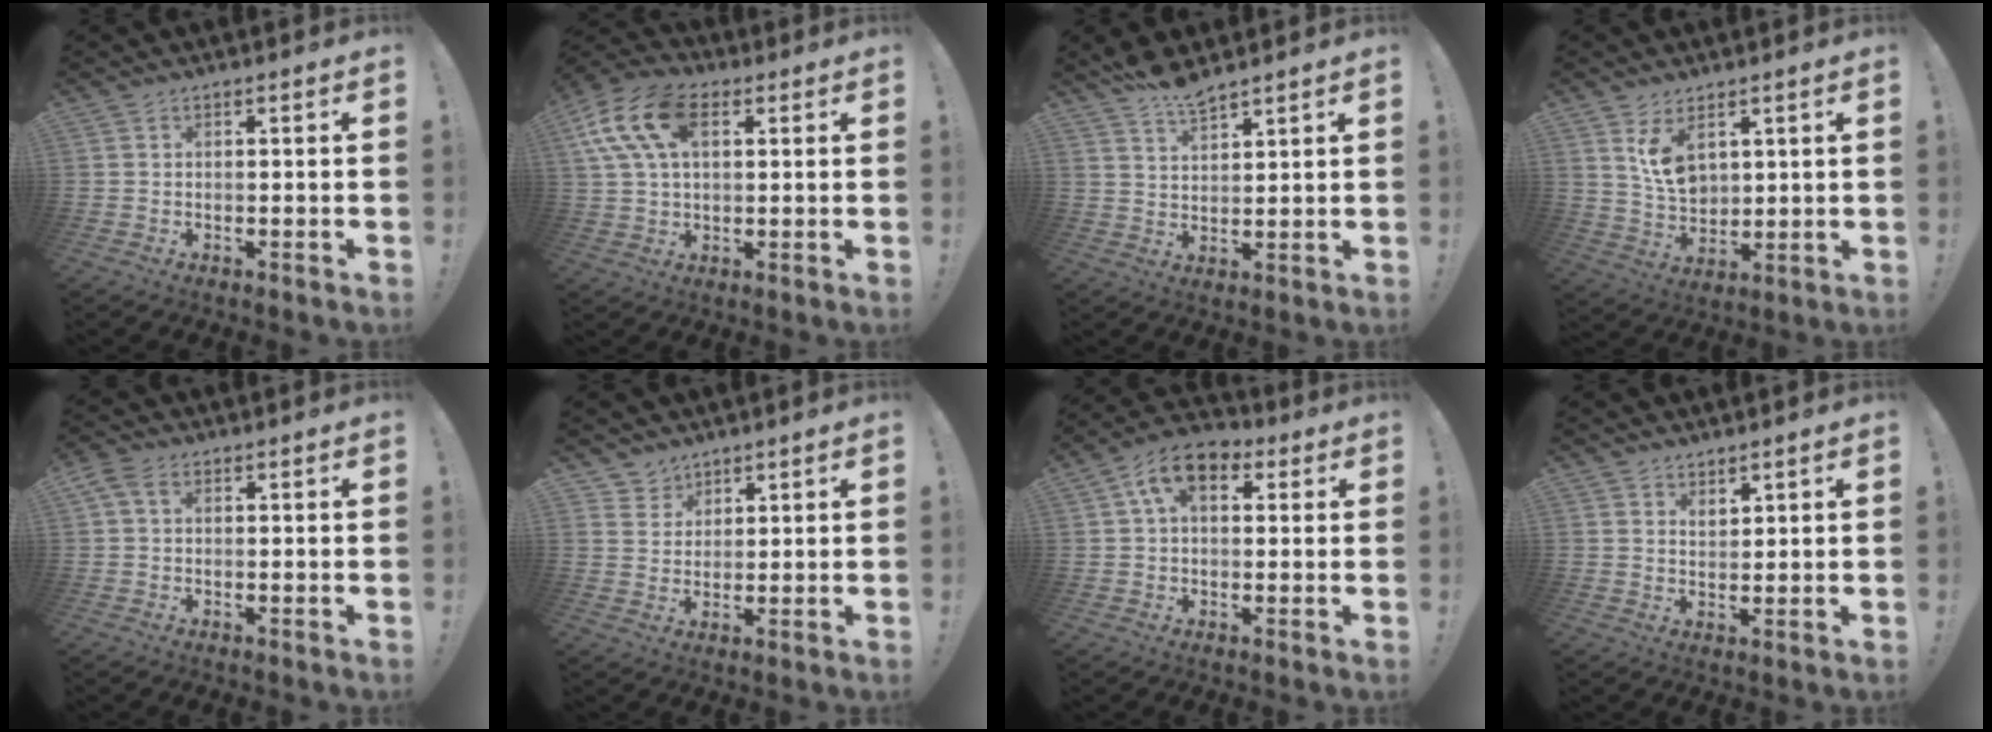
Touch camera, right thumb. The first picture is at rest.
{"total": 16.6, "force": [5.5, 10.1, 11.9], "torque": [-0.234, -0.006, 0.100]}
{"total": 6.6, "force": [5.8, 1.6, 2.7], "torque": [-0.055, -0.034, 0.107]}
{"total": 9.2, "force": [5.0, 5.5, 5.3], "torque": [-0.089, -0.023, 0.098]}
{"total": 3.1, "force": [1.0, 2.0, 2.1], "torque": [-0.044, 0.006, 0.021]}
{"total": 4.3, "force": [3.1, 2.9, 0.0], "torque": [0.006, -0.028, 0.058]}
{"total": 10.2, "force": [3.8, 6.3, 7.0], "torque": [-0.121, 0.007, 0.073]}
{"total": 3.1, "force": [2.7, 1.5, 0.5], "torque": [0.005, -0.019, 0.047]}